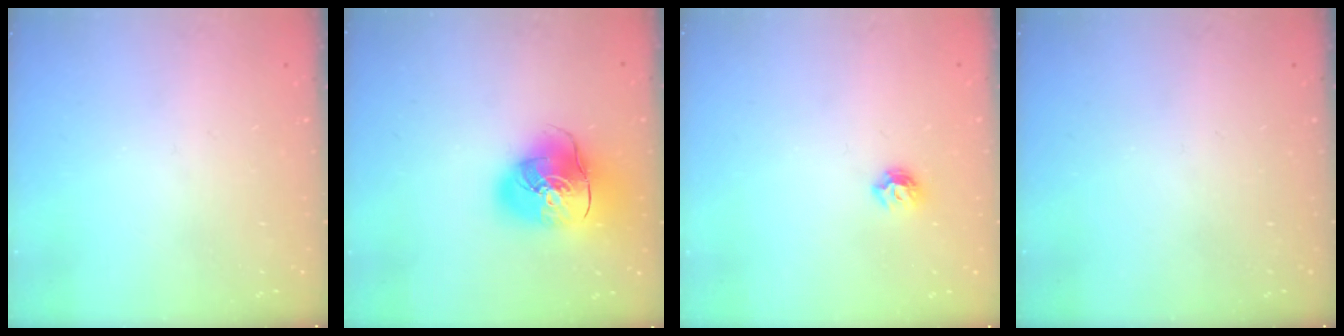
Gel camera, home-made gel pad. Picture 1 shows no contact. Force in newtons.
{"total": 18.6, "press": 18.3, "slide": 3.1}
{"total": 6.4, "press": 6.4, "slide": 0.7}
{"total": 0.0}